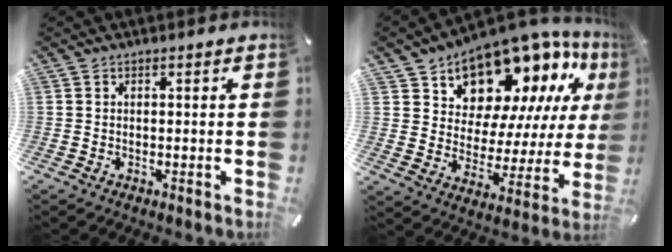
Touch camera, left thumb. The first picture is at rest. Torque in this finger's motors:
{"motor_torque": [1.43, 1.40, 1.75, -1.02, 0.33]}